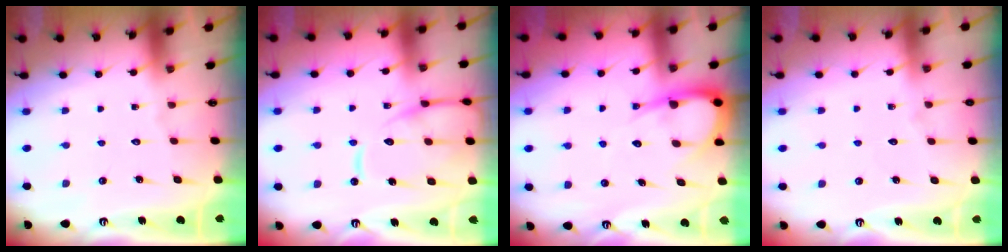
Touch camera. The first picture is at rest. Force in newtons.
{"total": 12.5, "press": 12.5, "slide": 1.2}
{"total": 8.0, "press": 8.0, "slide": 0.8}
{"total": 3.7, "press": 3.7, "slide": 0.4}